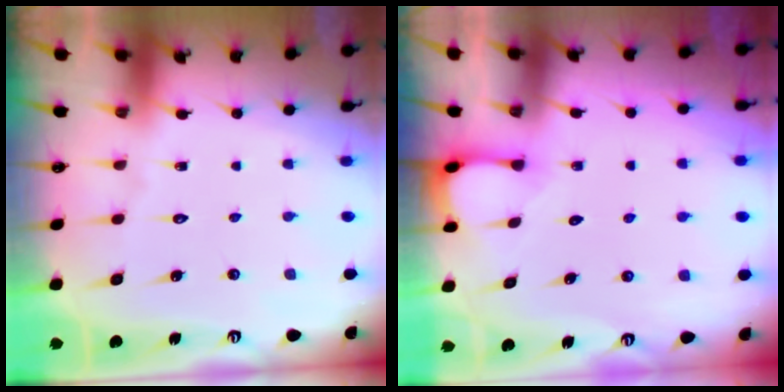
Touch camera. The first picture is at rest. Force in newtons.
{"total": 1.8, "press": 1.8, "slide": 0.1}